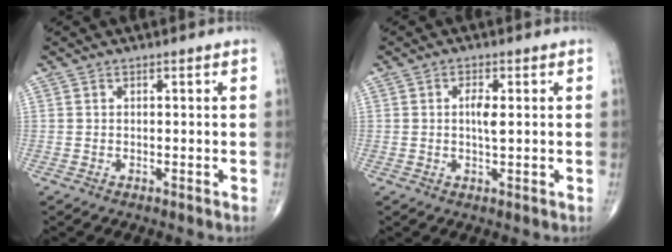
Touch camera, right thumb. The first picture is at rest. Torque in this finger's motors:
{"motor_torque": [2.52, 2.49, -0.10, -0.24, 0.02]}